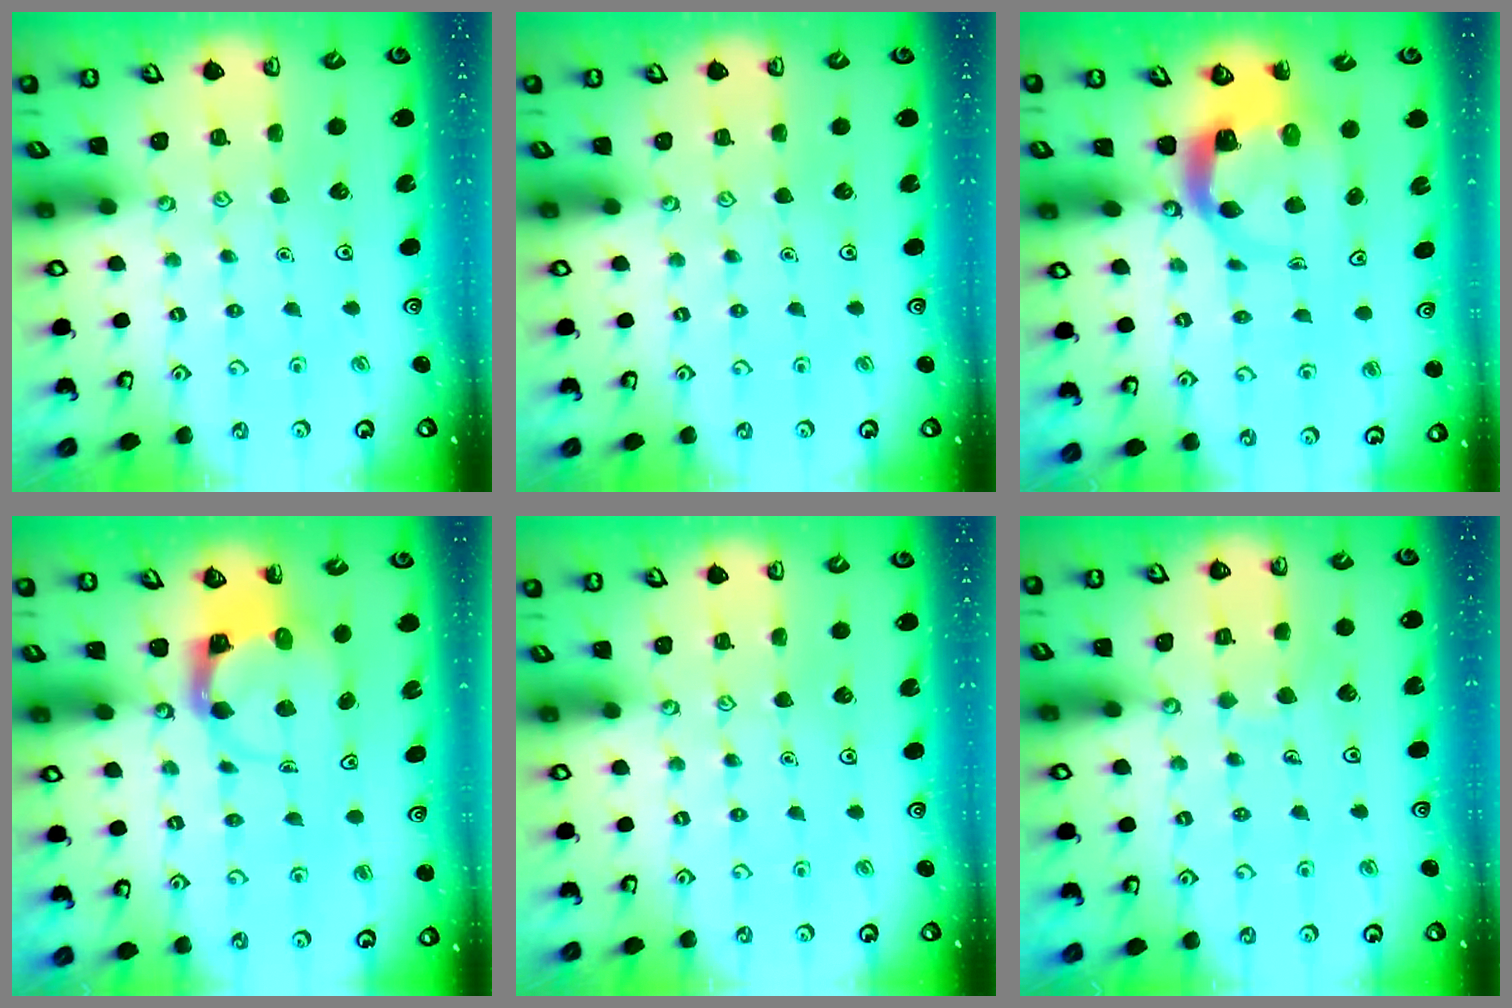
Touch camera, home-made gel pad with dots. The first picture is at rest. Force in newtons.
{"total": 0.0}
{"total": 5.3, "press": 5.3, "slide": 0.8}
{"total": 3.9, "press": 3.9, "slide": 0.5}
{"total": 0.0}
{"total": 4.8, "press": 4.8, "slide": 0.4}